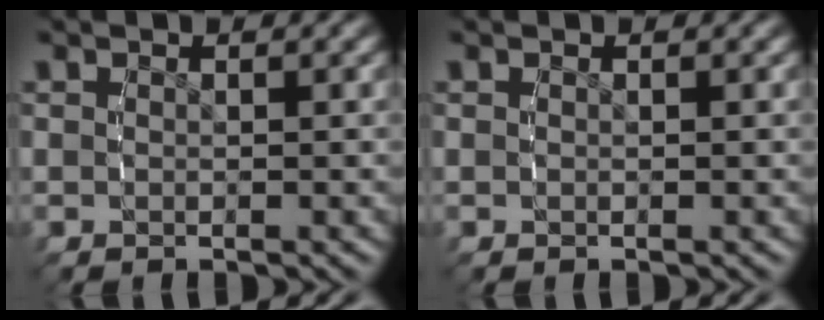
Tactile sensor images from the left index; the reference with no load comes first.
{"total": 0.0}